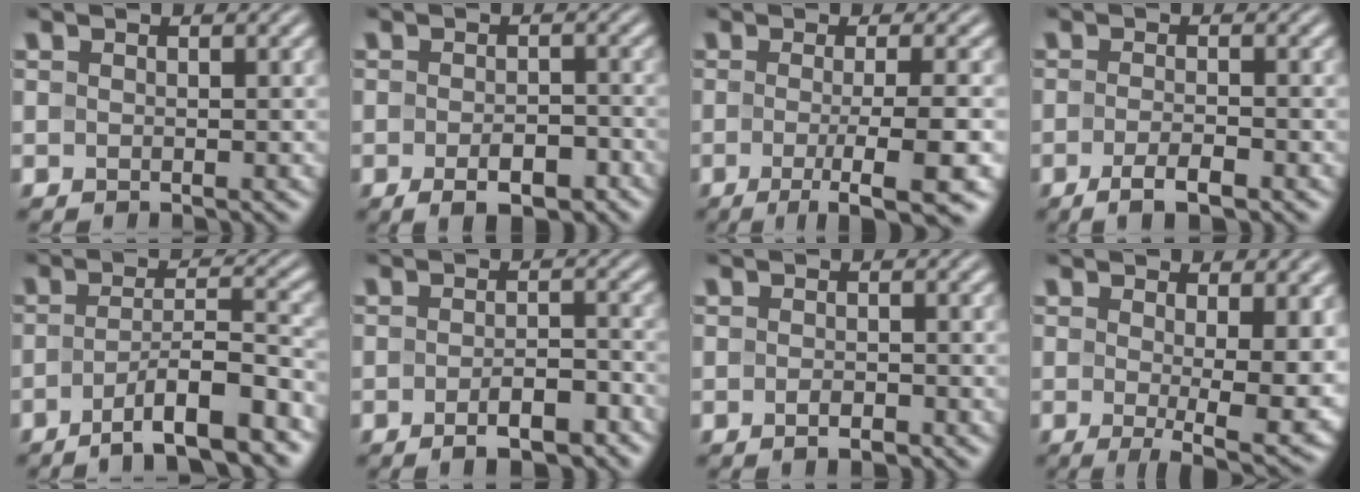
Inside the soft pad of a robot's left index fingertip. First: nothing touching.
{"total": 3.7, "force": [-1.8, 1.5, 2.8], "torque": [-0.041, -0.003, -0.026]}
{"total": 7.3, "force": [-2.4, 1.5, 6.8], "torque": [-0.088, -0.012, -0.037]}
{"total": 3.1, "force": [-1.6, 0.8, 2.6], "torque": [-0.047, 0.000, -0.031]}
{"total": 8.7, "force": [-5.1, 2.1, 6.8], "torque": [-0.092, 0.001, -0.083]}
{"total": 4.1, "force": [-2.3, 1.4, 3.1], "torque": [-0.049, -0.001, -0.032]}
{"total": 1.4, "force": [-0.8, 0.5, 1.1], "torque": [-0.022, -0.002, -0.013]}
{"total": 7.2, "force": [0.0, 1.8, 7.0], "torque": [-0.103, -0.022, 0.006]}